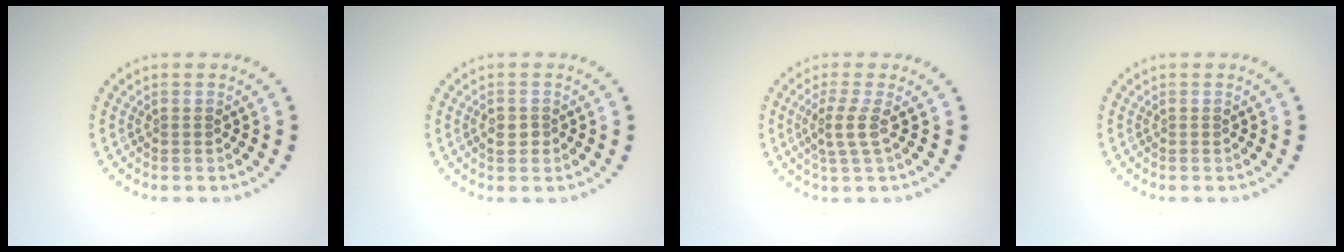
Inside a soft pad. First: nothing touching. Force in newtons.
{"total": 1.2, "press": 1.2, "slide": 0.4}
{"total": 2.1, "press": 1.6, "slide": 1.4}
{"total": 0.0}